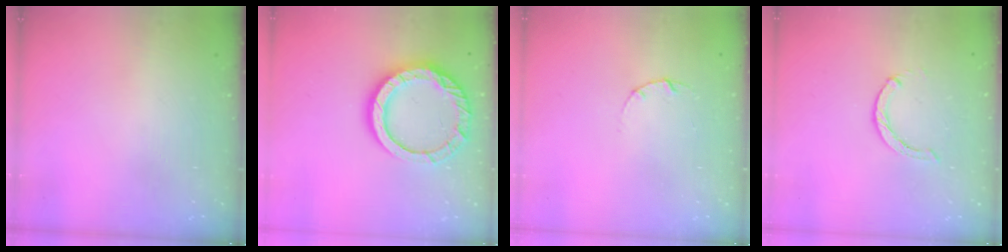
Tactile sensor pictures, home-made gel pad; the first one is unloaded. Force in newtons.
{"total": 15.3, "press": 15.2, "slide": 1.3}
{"total": 3.0, "press": 3.0, "slide": 0.4}
{"total": 0.0}